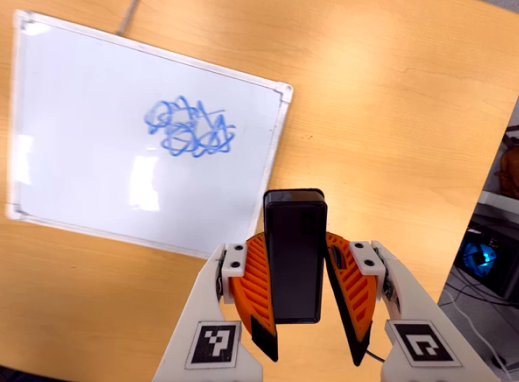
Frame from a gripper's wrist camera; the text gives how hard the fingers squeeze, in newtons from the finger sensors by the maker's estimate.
{"total": 7.5, "left": 7.1, "right": 8.0}